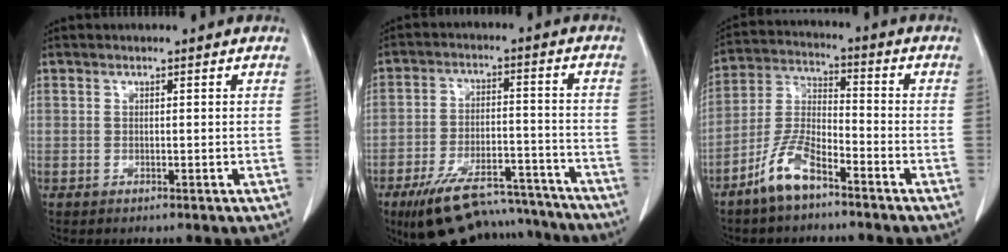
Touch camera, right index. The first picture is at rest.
{"total": 16.7, "force": [-14.4, 5.6, 6.4], "torque": [-0.102, 0.025, -0.213]}
{"total": 8.5, "force": [-5.8, 2.5, 5.7], "torque": [-0.130, -0.002, -0.116]}